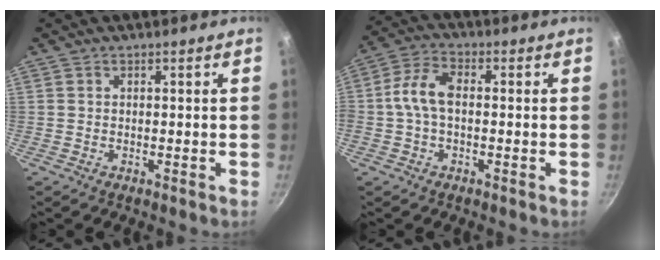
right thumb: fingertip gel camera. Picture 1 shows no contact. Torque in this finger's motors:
{"motor_torque": [0.08, 0.62, 0.70, -0.44, 0.50]}